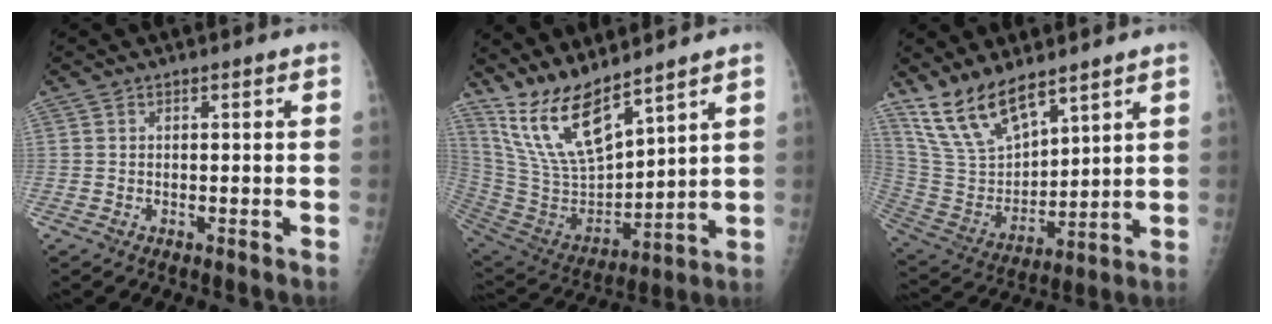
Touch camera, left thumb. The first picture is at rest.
{"total": 15.4, "force": [12.0, 4.0, 8.8], "torque": [-0.150, -0.070, 0.253]}
{"total": 14.2, "force": [10.8, 5.6, 7.3], "torque": [-0.114, -0.058, 0.226]}